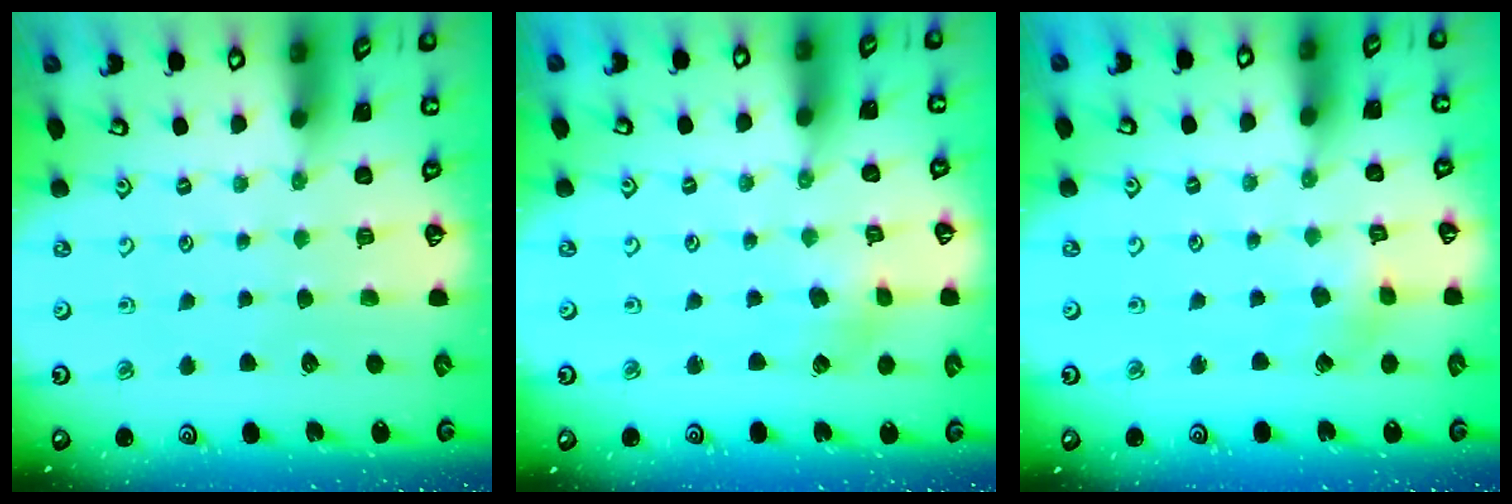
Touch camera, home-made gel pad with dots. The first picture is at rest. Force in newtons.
{"total": 2.5, "press": 2.5, "slide": 0.6}
{"total": 3.4, "press": 3.4, "slide": 0.4}